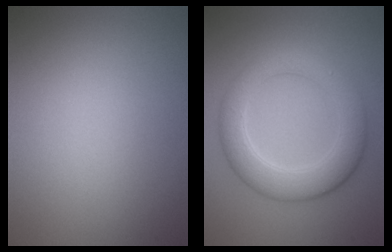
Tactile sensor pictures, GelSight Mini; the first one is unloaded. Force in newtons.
{"total": 5.4, "press": 5.4, "slide": 0.2}